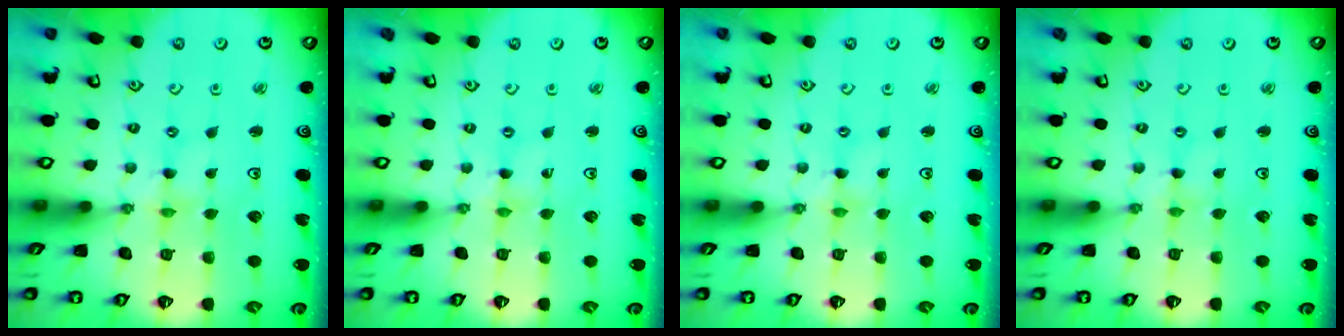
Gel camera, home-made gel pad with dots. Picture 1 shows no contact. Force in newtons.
{"total": 0.5, "press": 0.5, "slide": 0.1}
{"total": 1.3, "press": 1.2, "slide": 0.2}
{"total": 0.6, "press": 0.6, "slide": 0.2}